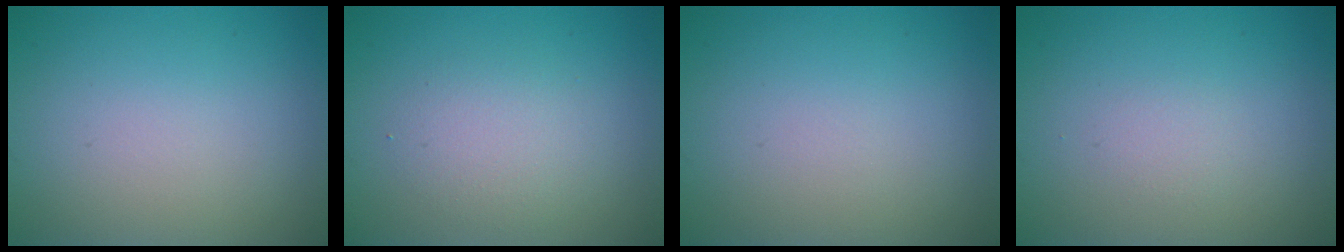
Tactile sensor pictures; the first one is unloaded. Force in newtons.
{"total": 2.4, "press": 2.4, "slide": 0.3}
{"total": 0.0}
{"total": 0.7, "press": 0.7, "slide": 0.0}